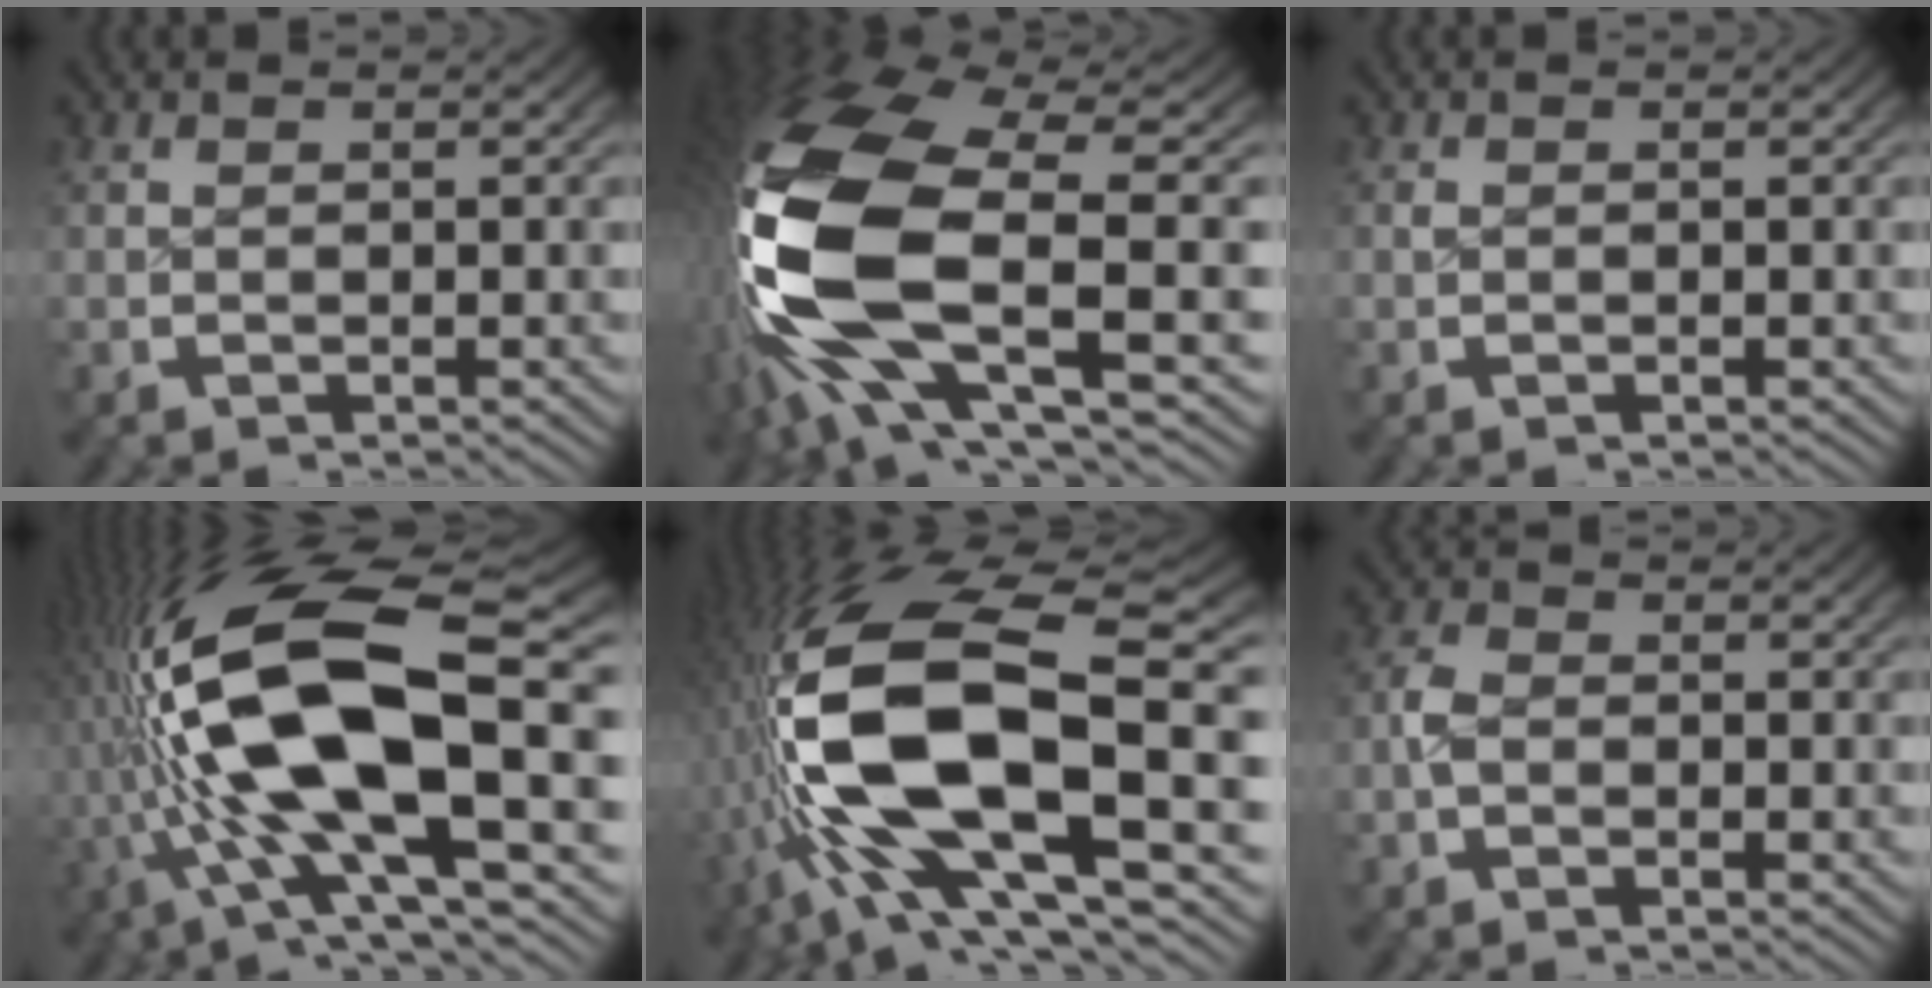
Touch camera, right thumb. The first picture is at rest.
{"total": 18.3, "force": [-0.9, 9.9, 15.4], "torque": [-0.349, -0.037, 0.012]}
{"total": 0.6, "force": [-0.4, 0.1, 0.5], "torque": [-0.006, 0.005, -0.010]}
{"total": 18.3, "force": [-0.1, 8.6, 16.2], "torque": [-0.327, -0.017, 0.006]}
{"total": 20.0, "force": [-0.9, 10.1, 17.2], "torque": [-0.384, -0.040, 0.014]}
{"total": 1.7, "force": [-0.9, 1.0, 1.1], "torque": [-0.022, 0.006, -0.025]}